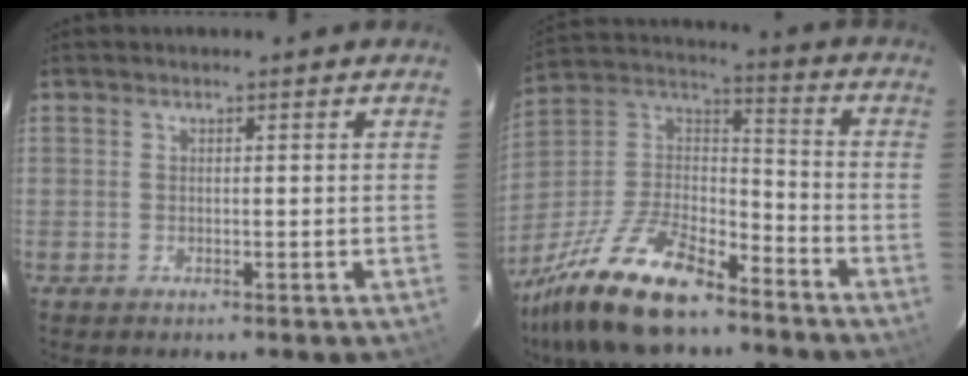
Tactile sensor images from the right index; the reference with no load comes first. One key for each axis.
{"total": 21.8, "fx": -15.7, "fy": 7.6, "fz": 13.1, "tx": -0.281, "ty": -0.005, "tz": -0.280}